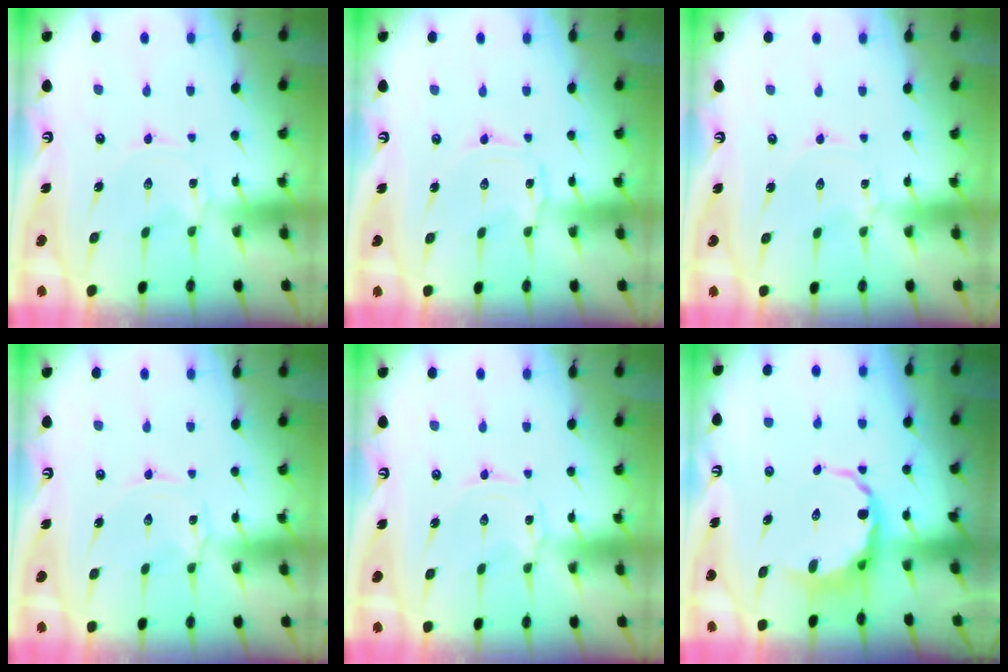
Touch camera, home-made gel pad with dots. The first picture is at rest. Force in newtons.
{"total": 1.7, "press": 1.7, "slide": 0.2}
{"total": 0.0}
{"total": 1.3, "press": 1.3, "slide": 0.2}
{"total": 0.6, "press": 0.6, "slide": 0.1}
{"total": 10.1, "press": 9.8, "slide": 2.5}